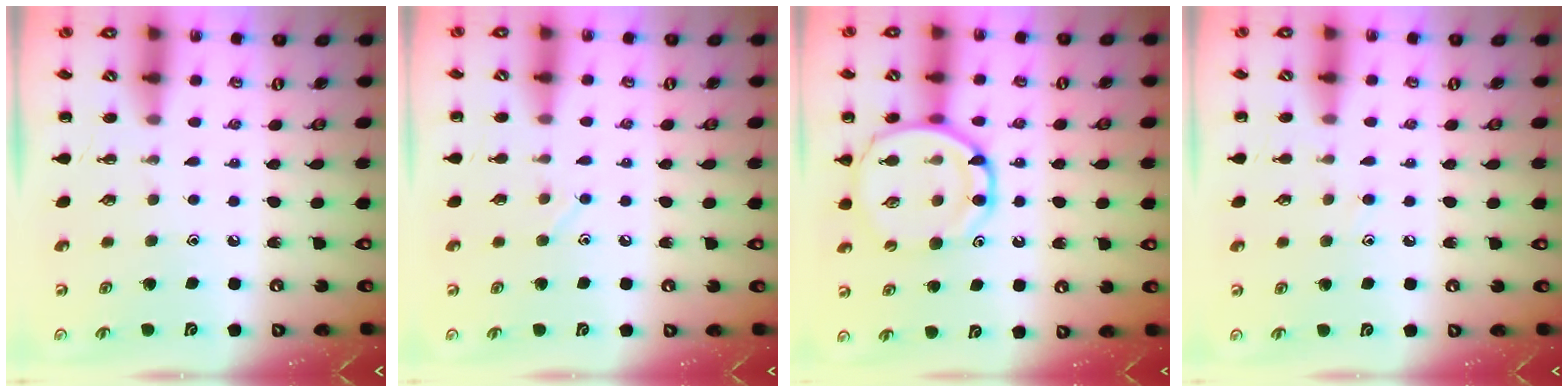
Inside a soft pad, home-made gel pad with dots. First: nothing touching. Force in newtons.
{"total": 5.5, "press": 5.3, "slide": 1.4}
{"total": 13.7, "press": 13.3, "slide": 3.2}
{"total": 7.5, "press": 7.1, "slide": 2.2}